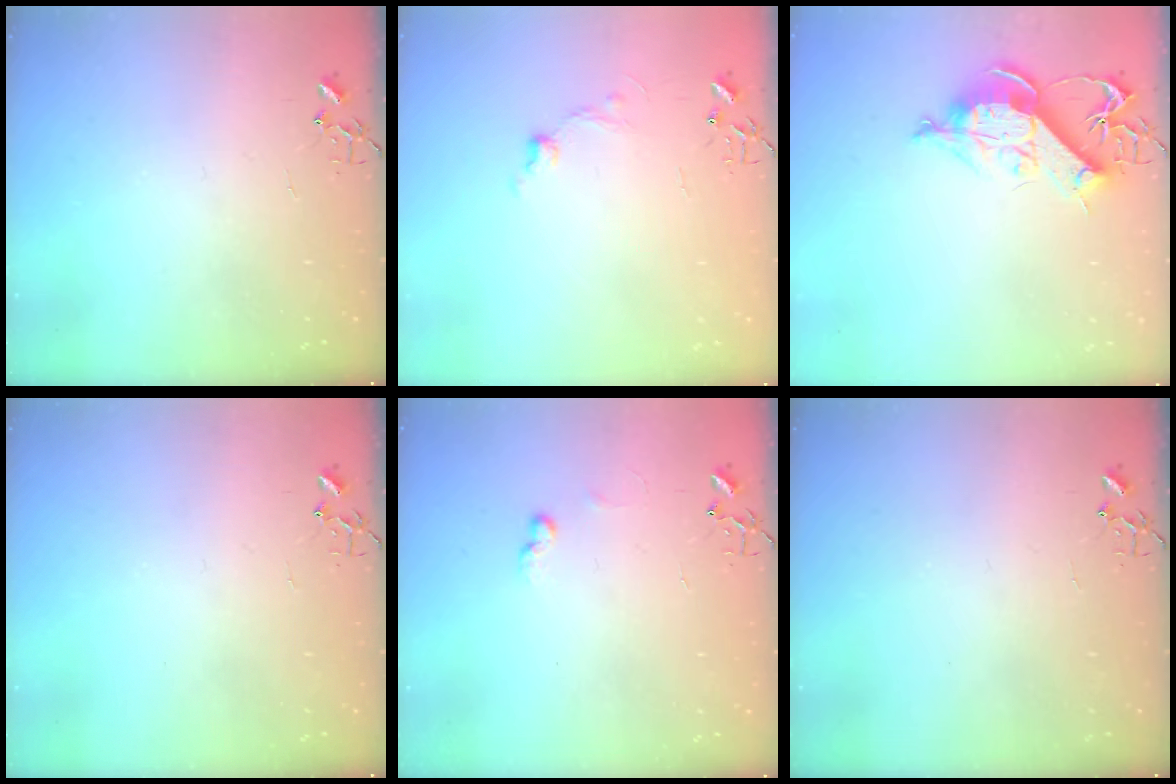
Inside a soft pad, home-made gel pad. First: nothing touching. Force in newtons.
{"total": 6.8, "press": 6.8, "slide": 0.7}
{"total": 11.6, "press": 11.5, "slide": 1.4}
{"total": 0.0}
{"total": 5.9, "press": 5.9, "slide": 0.8}
{"total": 0.0}